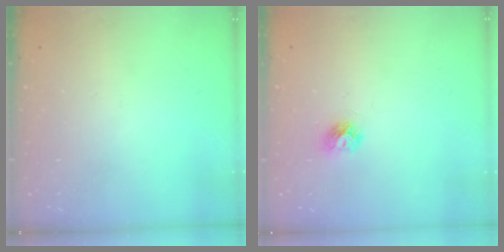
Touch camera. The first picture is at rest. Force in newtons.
{"total": 5.9, "press": 5.9, "slide": 0.5}